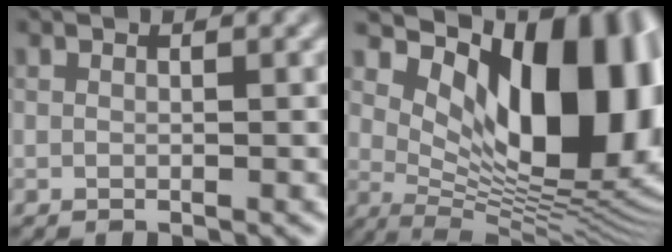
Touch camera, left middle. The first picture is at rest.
{"total": 15.3, "force": [4.6, 7.7, 12.4], "torque": [-0.149, -0.013, 0.085]}